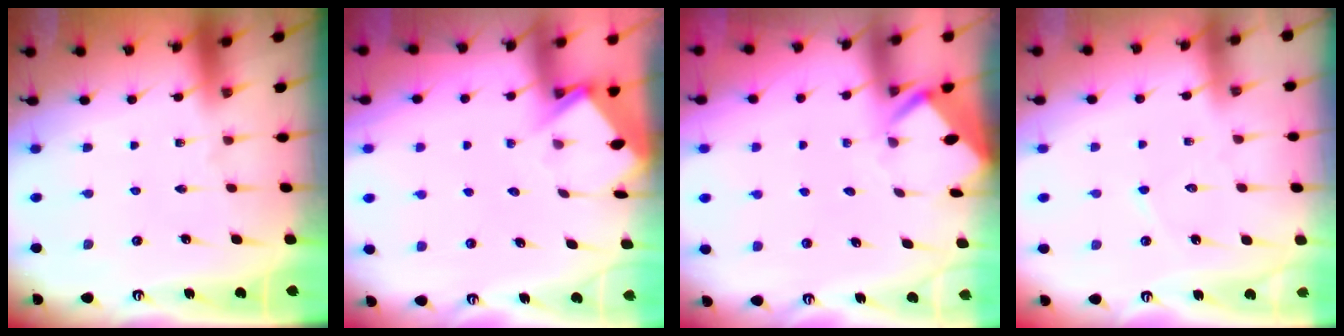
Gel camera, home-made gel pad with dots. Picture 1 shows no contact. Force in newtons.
{"total": 4.0, "press": 3.9, "slide": 0.4}
{"total": 3.1, "press": 3.1, "slide": 0.2}
{"total": 3.1, "press": 3.1, "slide": 0.2}